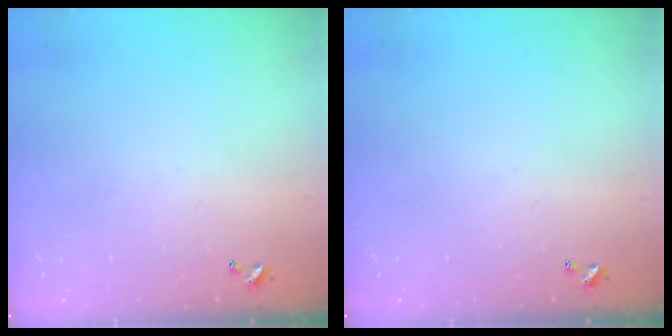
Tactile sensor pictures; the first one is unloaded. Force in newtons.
{"total": 0.0}